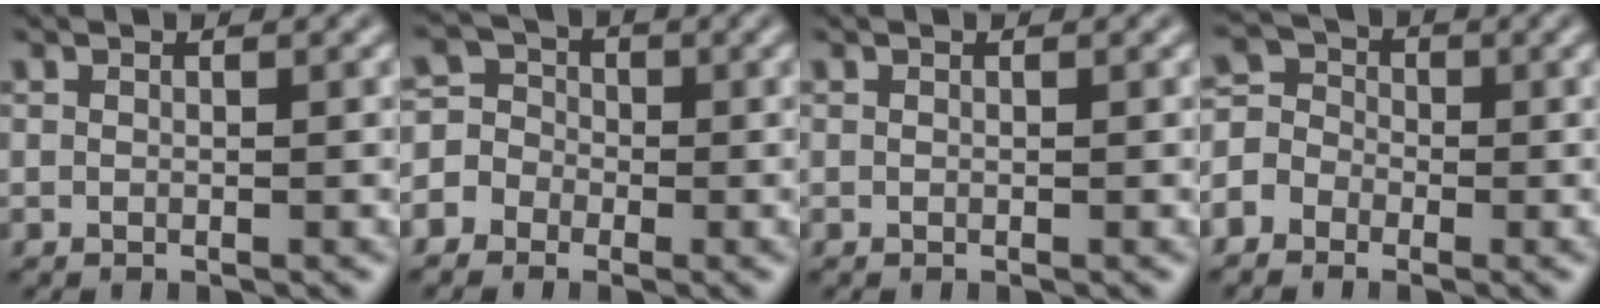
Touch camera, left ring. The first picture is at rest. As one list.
[{"total": 5.3, "force": [-2.7, 4.5, 0.9], "torque": [-0.001, 0.008, -0.065]}, {"total": 0.0}, {"total": 4.3, "force": [-2.3, 3.5, 1.2], "torque": [-0.010, 0.006, -0.047]}]